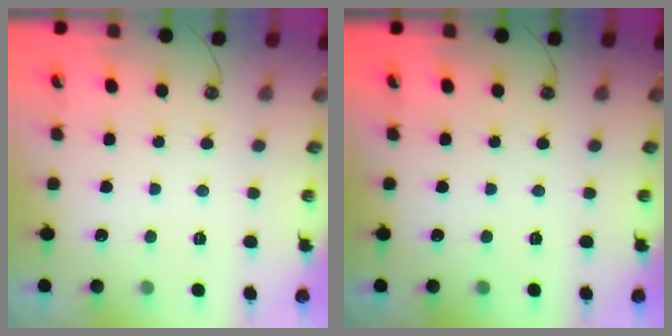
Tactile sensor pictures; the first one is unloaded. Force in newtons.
{"total": 0.0}